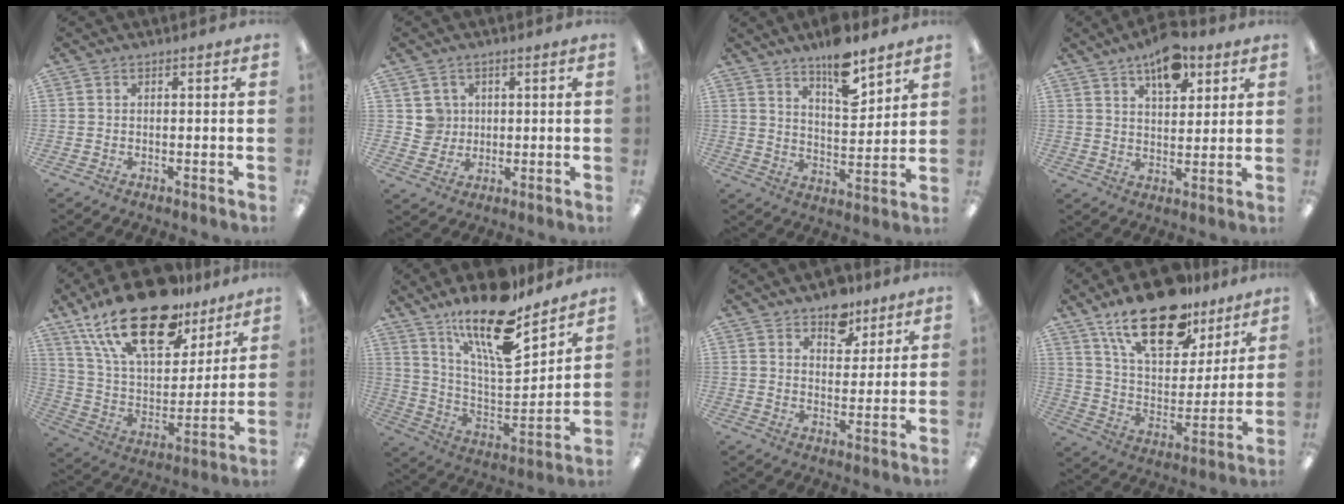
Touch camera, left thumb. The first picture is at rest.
{"total": 4.1, "force": [1.3, 3.9, 0.0], "torque": [-0.001, 0.002, 0.021]}
{"total": 11.6, "force": [9.0, 3.8, 6.2], "torque": [-0.089, -0.058, 0.155]}
{"total": 10.7, "force": [6.9, 5.3, 6.2], "torque": [-0.082, -0.031, 0.116]}
{"total": 25.0, "force": [16.6, 11.3, 14.9], "torque": [-0.283, -0.093, 0.288]}
{"total": 20.1, "force": [15.0, 5.8, 12.0], "torque": [-0.220, -0.095, 0.256]}
{"total": 8.4, "force": [6.4, 4.8, 2.5], "torque": [-0.017, -0.041, 0.111]}
{"total": 21.7, "force": [14.8, 10.0, 12.4], "torque": [-0.205, -0.078, 0.258]}